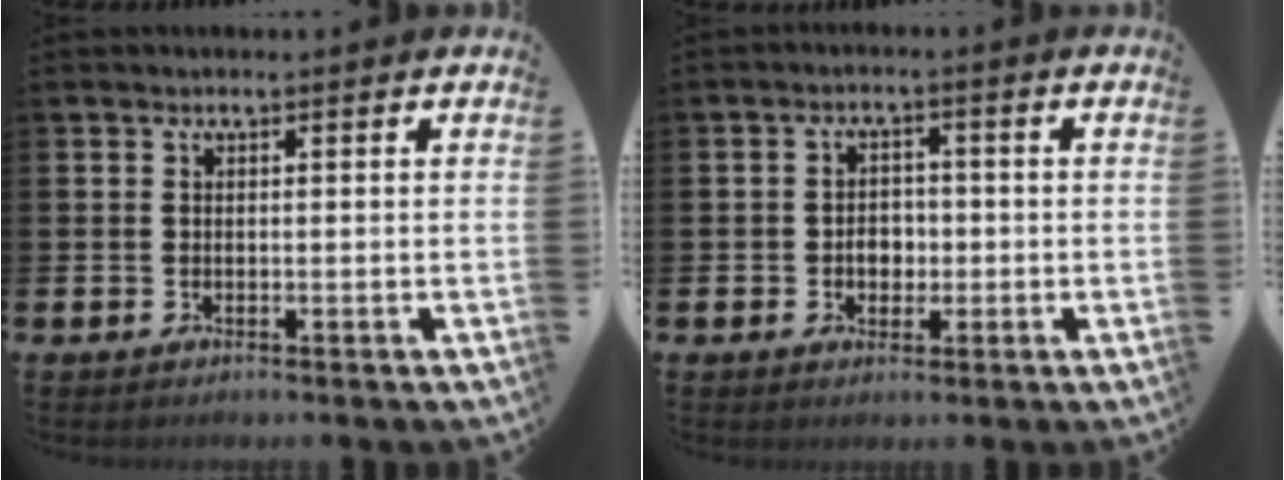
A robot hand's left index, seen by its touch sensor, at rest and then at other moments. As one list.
[{"total": 3.0, "force": [-0.6, 2.4, 1.7], "torque": [-0.019, -0.001, -0.018]}]